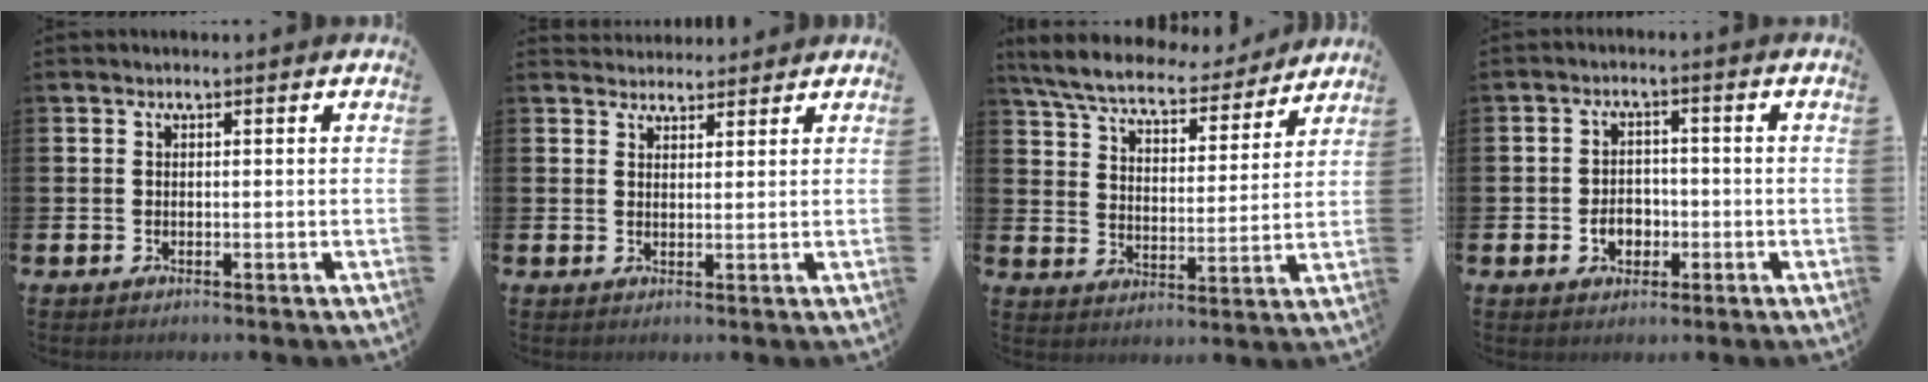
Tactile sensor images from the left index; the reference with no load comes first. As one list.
[{"total": 2.7, "force": [2.6, 0.7, -0.2], "torque": [0.009, -0.014, 0.046]}, {"total": 7.4, "force": [6.9, 1.6, 2.3], "torque": [-0.077, -0.045, 0.117]}, {"total": 3.4, "force": [-1.0, 2.6, 1.9], "torque": [-0.017, -0.006, -0.028]}]